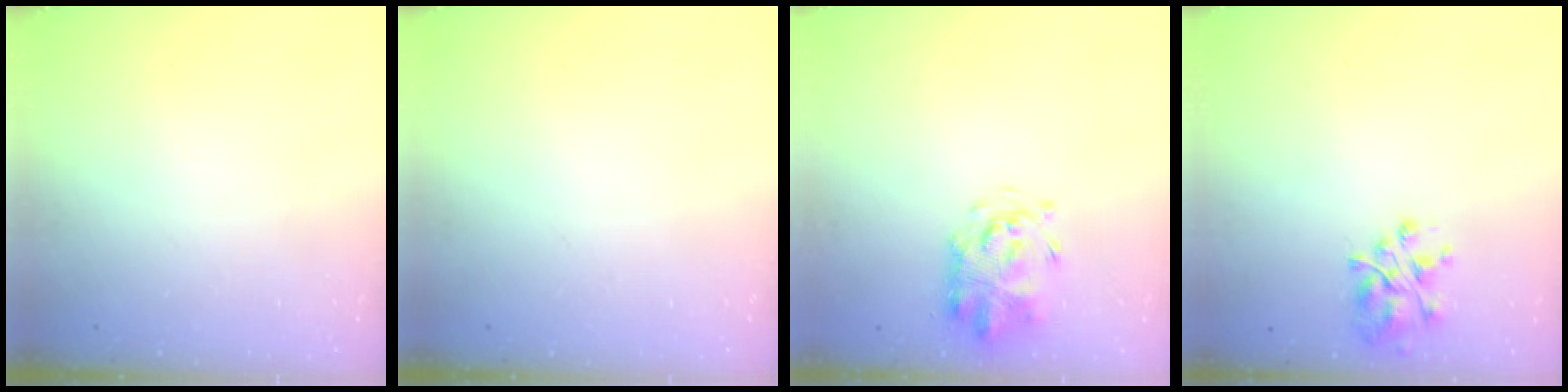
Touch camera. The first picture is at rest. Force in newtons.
{"total": 0.0}
{"total": 3.6, "press": 3.4, "slide": 0.9}
{"total": 6.5, "press": 6.3, "slide": 1.6}